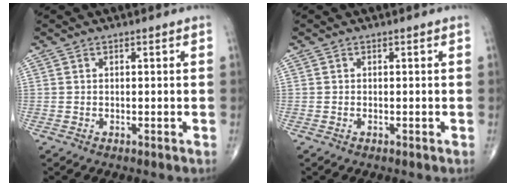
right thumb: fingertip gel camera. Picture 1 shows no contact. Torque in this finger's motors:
{"motor_torque": [-0.38, -0.03, -0.02, 0.58, -0.03]}